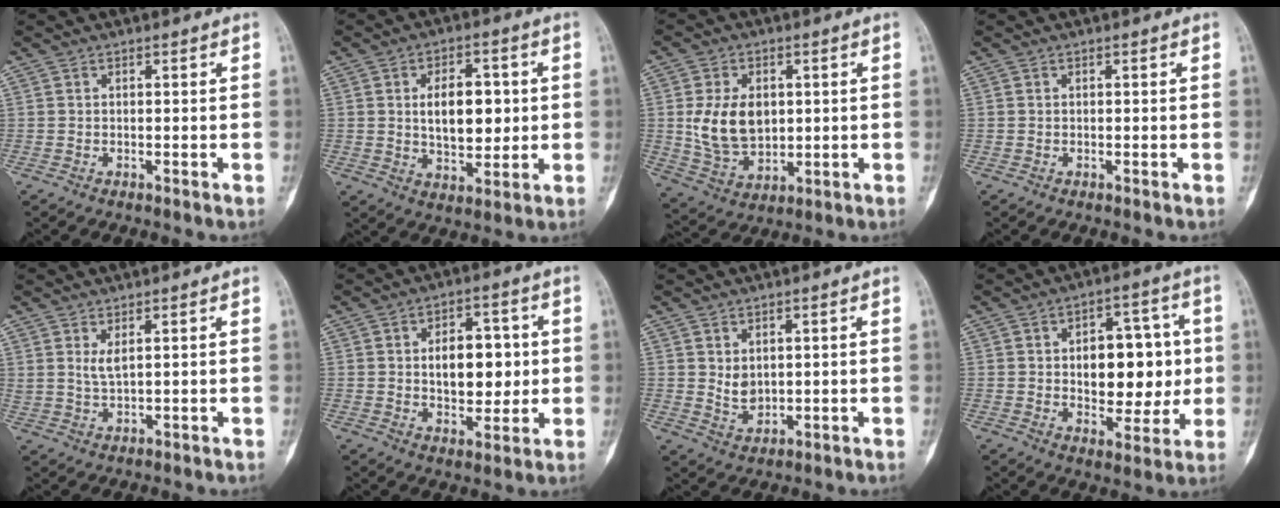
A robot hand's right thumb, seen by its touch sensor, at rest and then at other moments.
{"total": 10.5, "force": [1.2, 6.1, 8.4], "torque": [-0.099, -0.004, 0.026]}
{"total": 11.6, "force": [1.2, 8.1, 8.2], "torque": [-0.128, -0.012, 0.037]}
{"total": 0.0}
{"total": 2.8, "force": [1.4, 0.8, 2.3], "torque": [-0.050, -0.013, 0.035]}
{"total": 11.2, "force": [0.9, 6.9, 8.8], "torque": [-0.088, 0.003, 0.020]}
{"total": 3.8, "force": [1.0, 2.8, 2.4], "torque": [-0.033, -0.015, 0.030]}
{"total": 15.0, "force": [0.8, 8.9, 12.0], "torque": [-0.112, 0.013, 0.016]}